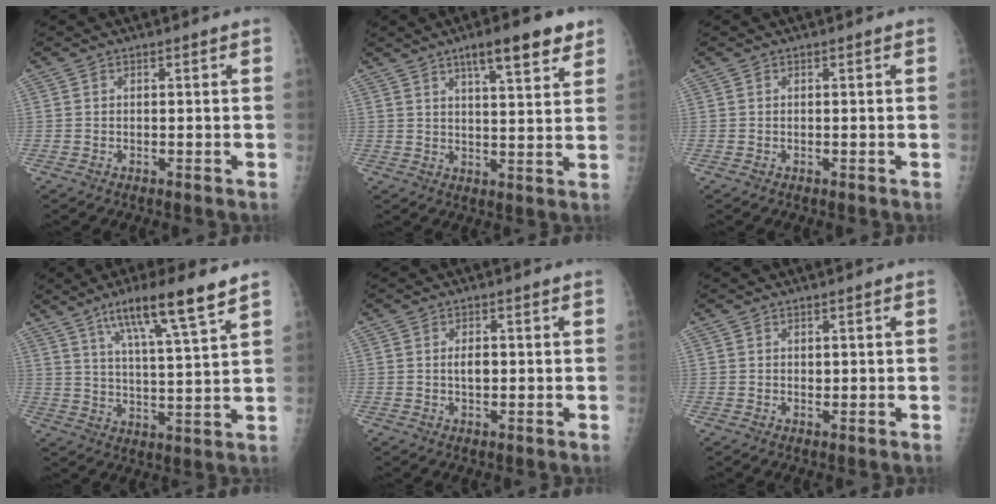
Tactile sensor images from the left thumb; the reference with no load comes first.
{"total": 10.3, "force": [6.4, 2.4, 7.7], "torque": [-0.095, -0.028, 0.093]}
{"total": 0.0}
{"total": 13.4, "force": [8.9, 2.4, 9.7], "torque": [-0.149, -0.041, 0.150]}
{"total": 2.5, "force": [0.1, 1.3, 2.1], "torque": [-0.033, 0.002, 0.002]}
{"total": 0.9, "force": [0.3, 0.7, 0.6], "torque": [-0.004, -0.001, 0.006]}